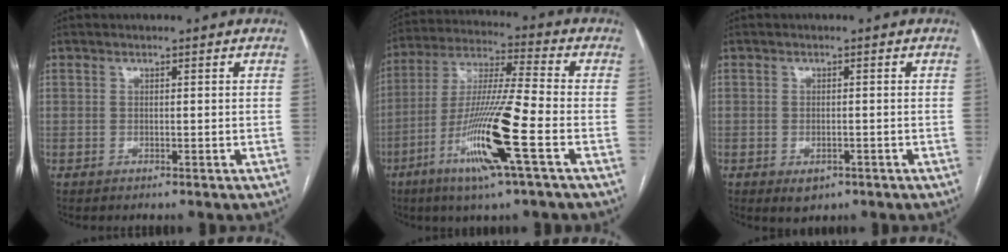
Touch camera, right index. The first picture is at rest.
{"total": 15.6, "force": [-6.2, -0.3, 14.3], "torque": [-0.288, -0.018, -0.119]}
{"total": 2.5, "force": [-1.3, 1.5, 1.6], "torque": [-0.023, -0.002, -0.007]}